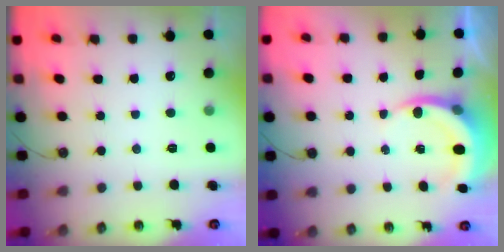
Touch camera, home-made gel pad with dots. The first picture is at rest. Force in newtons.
{"total": 4.6, "press": 4.6, "slide": 0.3}